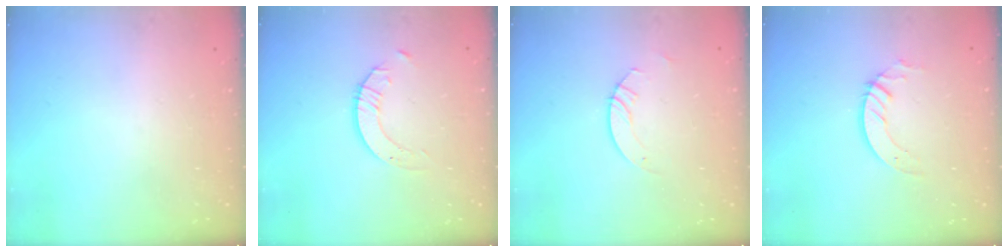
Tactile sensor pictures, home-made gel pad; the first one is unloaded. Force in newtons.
{"total": 2.1, "press": 2.1, "slide": 0.2}
{"total": 3.0, "press": 3.0, "slide": 0.3}
{"total": 2.8, "press": 2.8, "slide": 0.2}